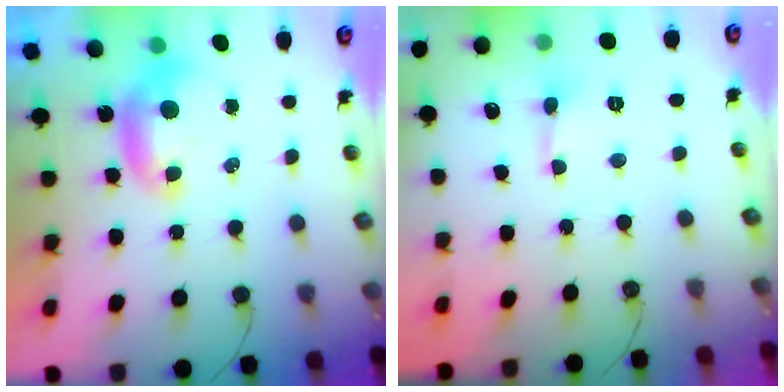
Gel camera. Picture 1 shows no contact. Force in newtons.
{"total": 1.9, "press": 1.8, "slide": 0.6}